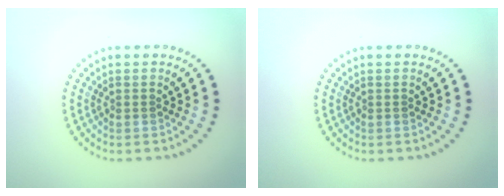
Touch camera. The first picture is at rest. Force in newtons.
{"total": 0.0}